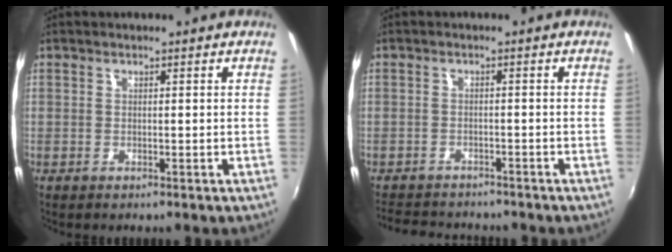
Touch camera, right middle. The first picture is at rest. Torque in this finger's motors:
{"motor_torque": [0.41, -0.63, -0.04, -0.05]}